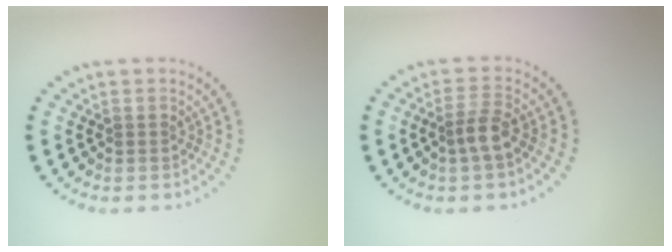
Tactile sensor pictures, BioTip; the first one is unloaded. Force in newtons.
{"total": 2.1, "press": 1.8, "slide": 1.1}